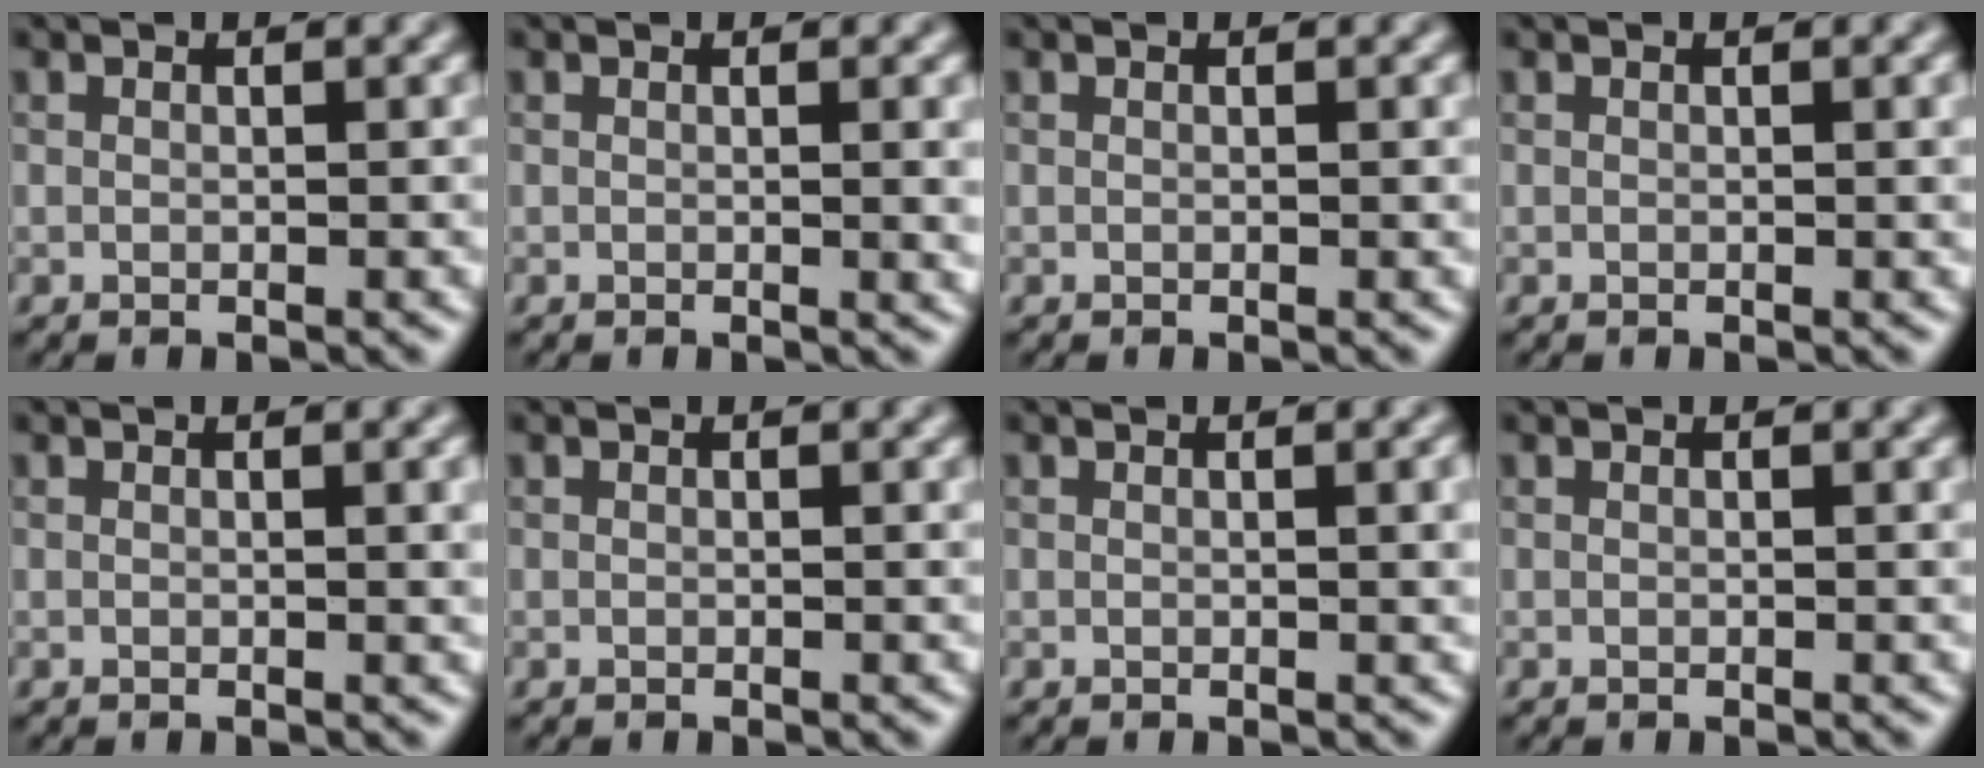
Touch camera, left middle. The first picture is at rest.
{"total": 1.8, "force": [0.2, 0.6, 1.7], "torque": [-0.013, 0.004, 0.004]}
{"total": 0.0}
{"total": 0.9, "force": [0.2, 0.3, 0.8], "torque": [-0.006, 0.004, 0.002]}
{"total": 1.9, "force": [0.4, 0.7, 1.7], "torque": [-0.014, 0.007, 0.006]}
{"total": 0.0}
{"total": 2.3, "force": [0.4, 0.8, 2.1], "torque": [-0.017, 0.009, 0.007]}
{"total": 0.0}